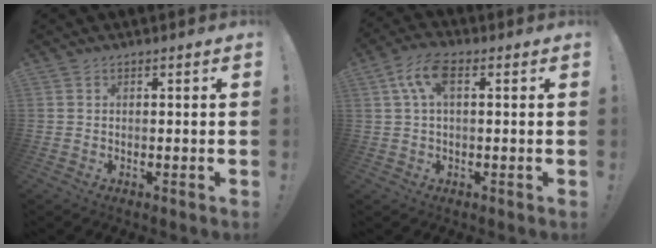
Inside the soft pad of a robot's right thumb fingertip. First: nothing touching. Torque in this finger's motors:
{"motor_torque": [0.02, 0.06, 0.21, -0.17, 0.00]}